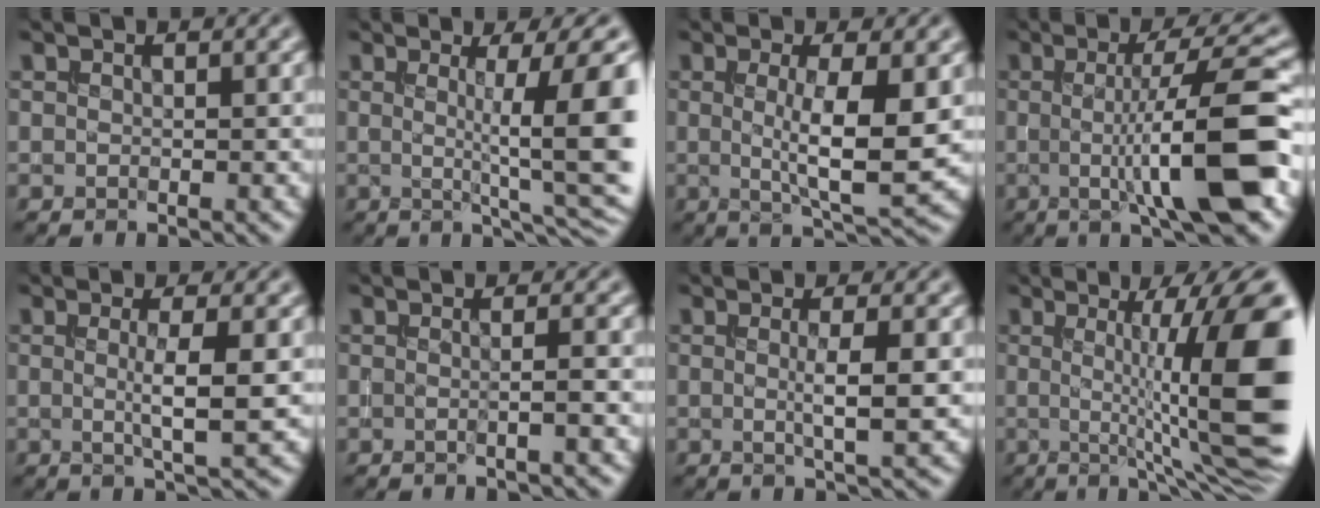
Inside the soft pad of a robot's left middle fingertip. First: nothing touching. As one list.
[{"total": 10.5, "force": [0.8, 2.2, 10.2], "torque": [-0.117, 0.000, 0.015]}, {"total": 6.0, "force": [0.2, 1.2, 5.8], "torque": [-0.095, -0.009, 0.008]}, {"total": 10.4, "force": [-0.9, 2.1, 10.2], "torque": [-0.137, -0.008, -0.014]}, {"total": 3.6, "force": [0.1, 0.6, 3.5], "torque": [-0.057, -0.004, -0.001]}, {"total": 2.1, "force": [-0.1, 0.7, 1.9], "torque": [-0.016, -0.004, -0.013]}, {"total": 3.0, "force": [0.0, 0.5, 3.0], "torque": [-0.049, -0.004, -0.002]}, {"total": 13.5, "force": [0.4, 2.6, 13.3], "torque": [-0.149, 0.007, 0.005]}]